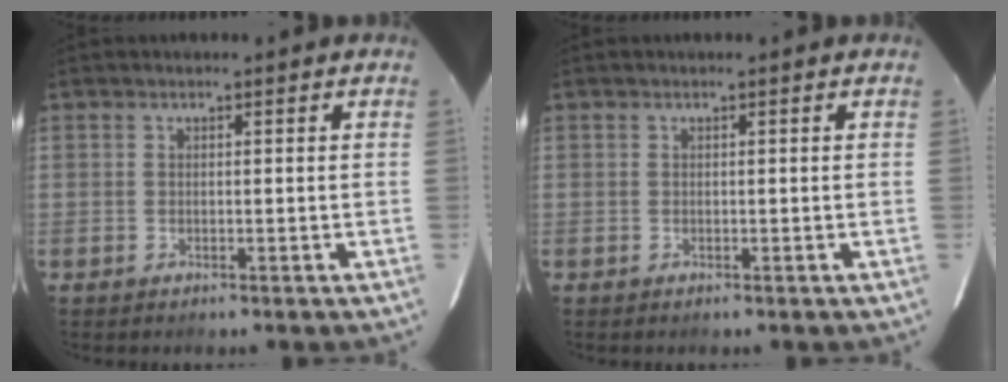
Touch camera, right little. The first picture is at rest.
{"total": 0.0}